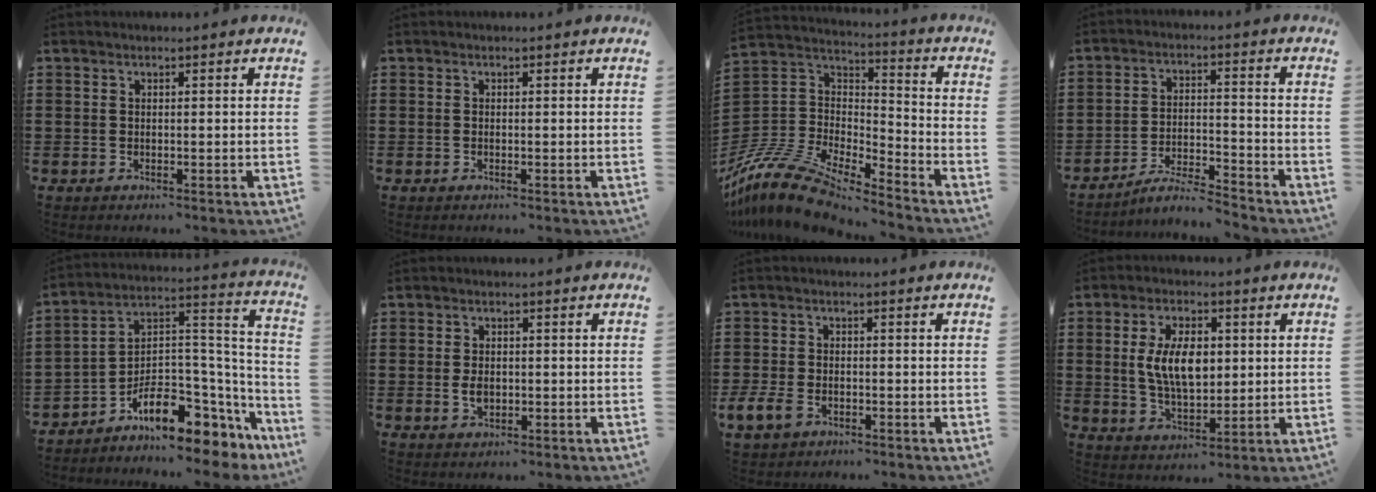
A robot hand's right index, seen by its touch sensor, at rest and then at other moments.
{"total": 0.0}
{"total": 11.9, "force": [-10.7, 2.6, 4.4], "torque": [-0.115, 0.010, -0.221]}
{"total": 5.6, "force": [-5.3, 0.1, 1.9], "torque": [-0.046, -0.006, -0.106]}
{"total": 9.5, "force": [-5.4, 5.1, 5.9], "torque": [-0.104, -0.009, -0.096]}
{"total": 2.4, "force": [-0.3, 1.6, 1.8], "torque": [-0.042, 0.000, -0.006]}
{"total": 3.5, "force": [-1.8, 2.1, 2.1], "torque": [-0.064, -0.006, -0.041]}
{"total": 8.7, "force": [1.1, 4.6, 7.3], "torque": [-0.150, 0.005, 0.015]}